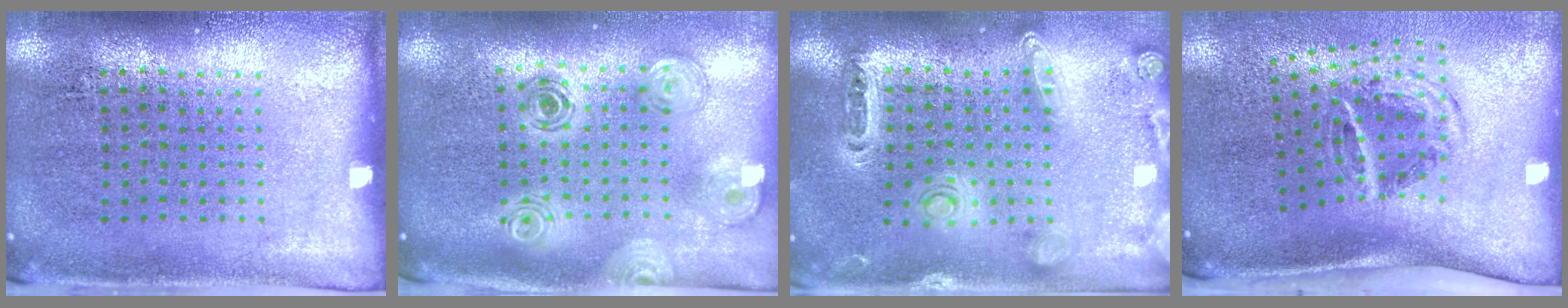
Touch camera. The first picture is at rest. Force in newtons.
{"total": 1.3, "press": 1.3, "slide": 0.4}
{"total": 1.4, "press": 1.4, "slide": 0.3}
{"total": 2.0, "press": 1.2, "slide": 1.6}